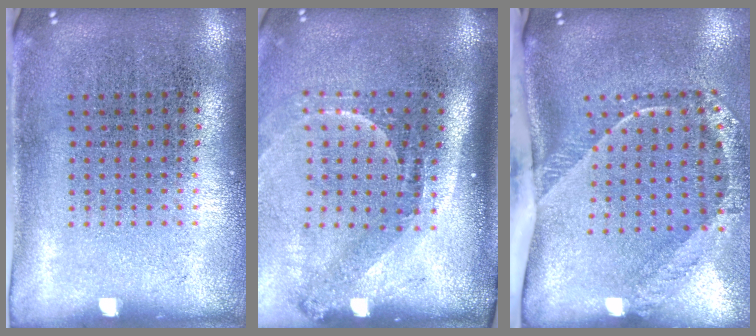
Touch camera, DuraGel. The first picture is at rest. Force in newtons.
{"total": 2.2, "press": 1.4, "slide": 1.7}
{"total": 2.7, "press": 1.7, "slide": 2.0}